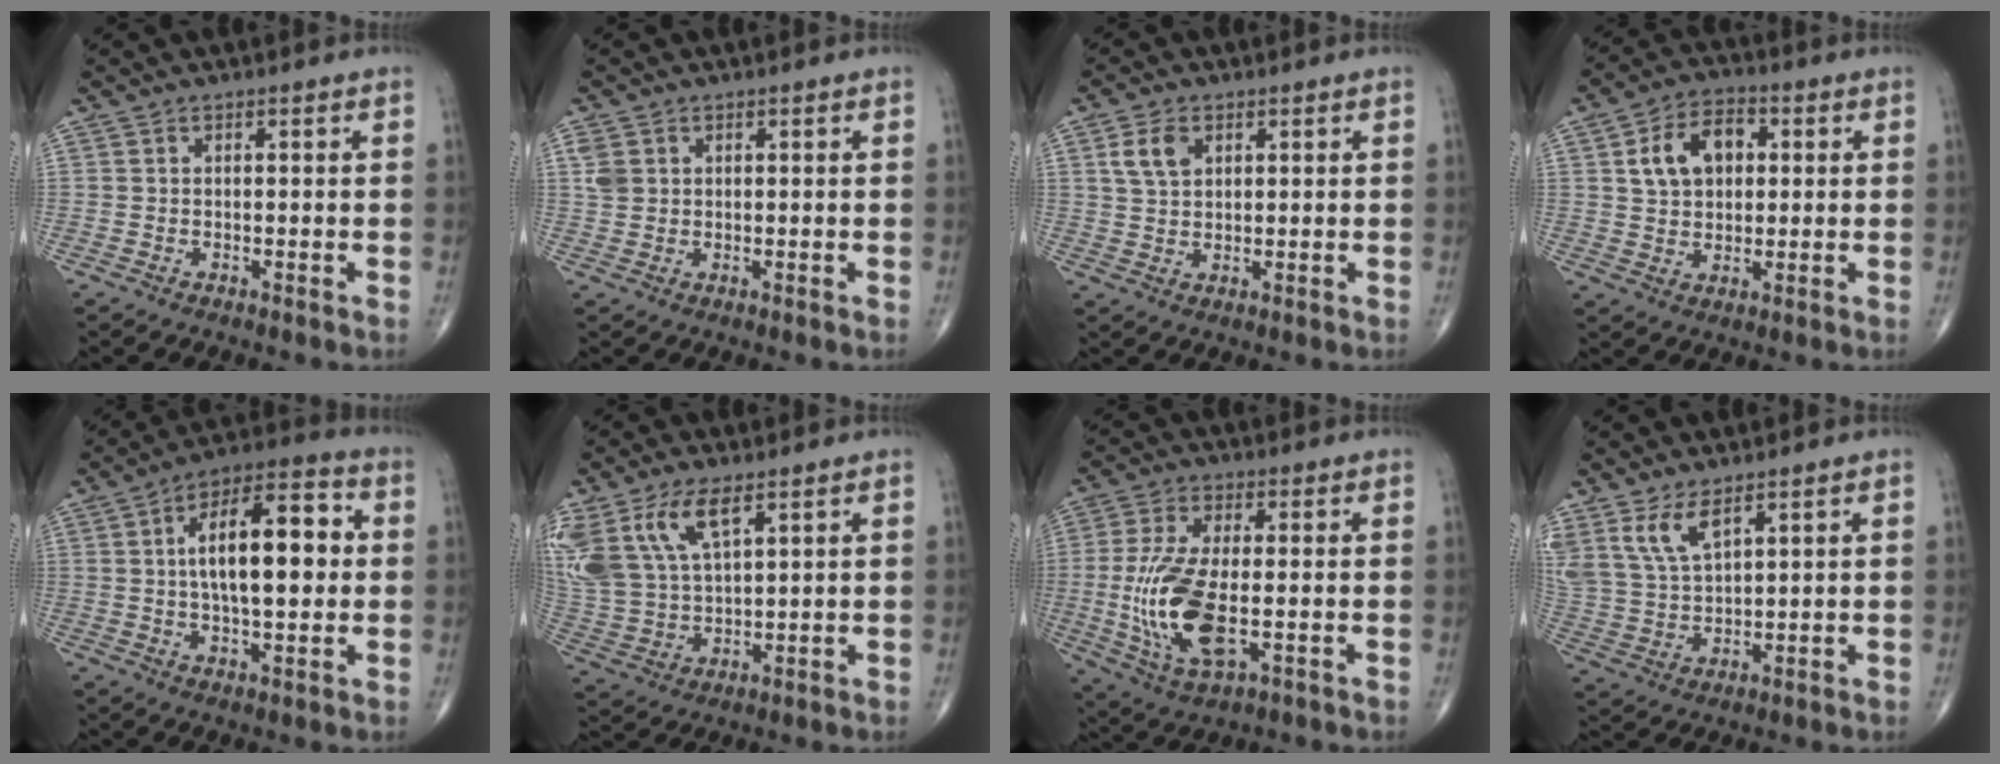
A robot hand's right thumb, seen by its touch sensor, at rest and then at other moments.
{"total": 3.0, "force": [0.9, 2.4, 1.5], "torque": [-0.026, 0.001, 0.023]}
{"total": 6.5, "force": [2.2, 4.5, 4.1], "torque": [-0.066, 0.000, 0.040]}
{"total": 10.0, "force": [2.3, 6.8, 6.9], "torque": [-0.098, 0.008, 0.037]}
{"total": 16.8, "force": [1.8, 7.1, 15.1], "torque": [-0.225, 0.022, 0.023]}
{"total": 15.7, "force": [7.9, 7.5, 11.3], "torque": [-0.248, -0.019, 0.165]}
{"total": 14.8, "force": [-2.1, 6.2, 13.3], "torque": [-0.282, -0.011, -0.033]}
{"total": 7.9, "force": [5.0, 3.2, 5.3], "torque": [-0.105, -0.020, 0.113]}